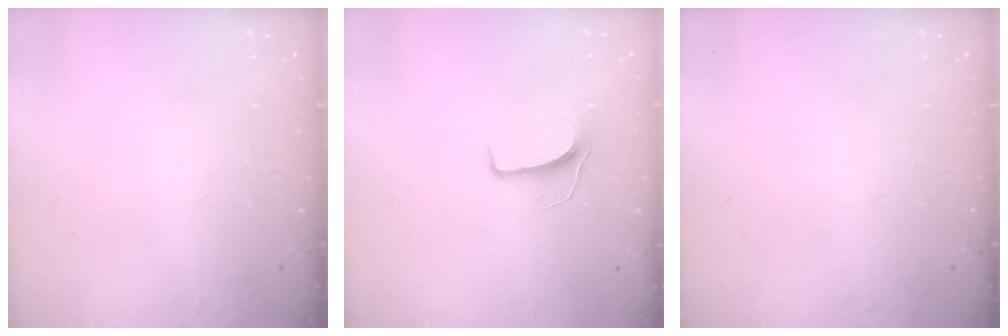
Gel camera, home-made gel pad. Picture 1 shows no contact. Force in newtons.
{"total": 6.6, "press": 6.6, "slide": 0.5}
{"total": 0.0}